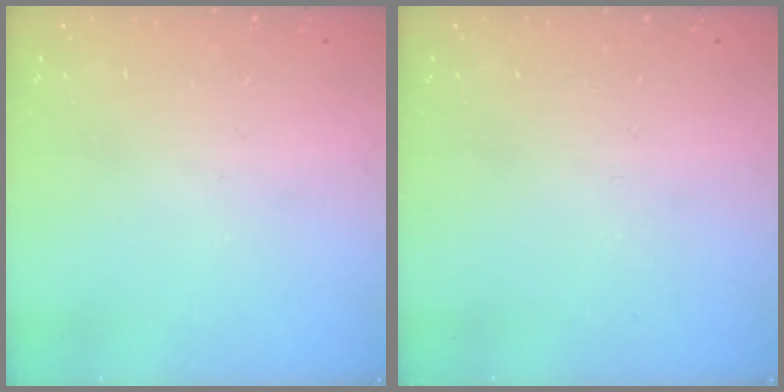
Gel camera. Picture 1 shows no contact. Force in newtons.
{"total": 0.0}